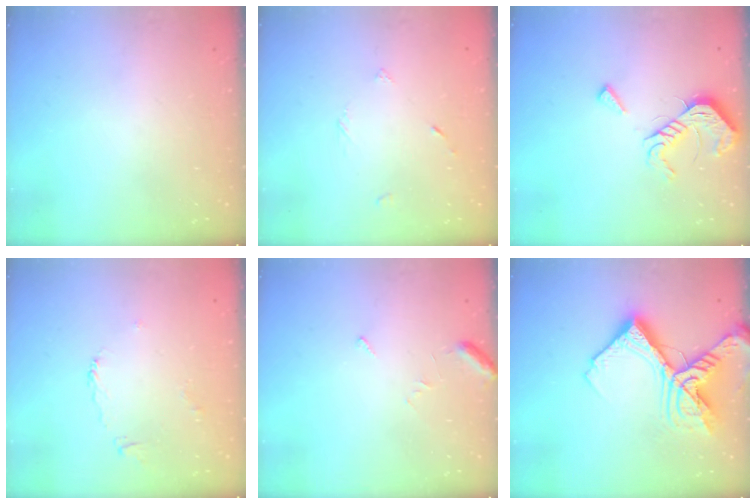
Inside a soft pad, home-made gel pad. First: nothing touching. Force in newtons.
{"total": 2.0, "press": 2.0, "slide": 0.2}
{"total": 11.4, "press": 11.4, "slide": 0.7}
{"total": 3.2, "press": 3.1, "slide": 0.8}
{"total": 5.1, "press": 5.1, "slide": 0.5}
{"total": 17.9, "press": 17.7, "slide": 2.3}